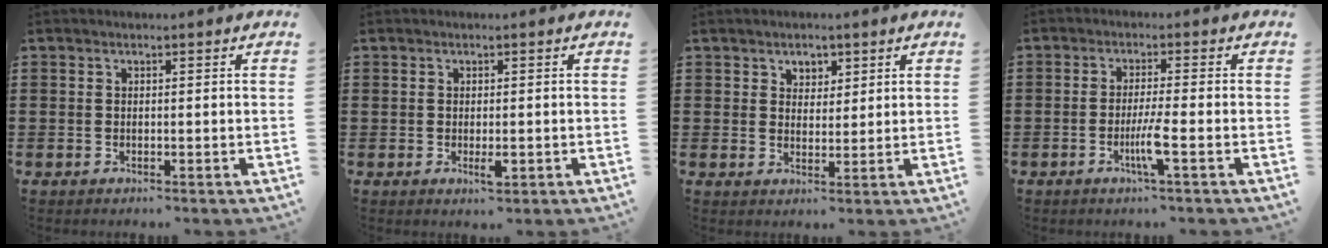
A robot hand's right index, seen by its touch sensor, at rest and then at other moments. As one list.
[{"total": 1.9, "force": [-0.4, 0.6, 1.8], "torque": [-0.031, -0.002, -0.007]}, {"total": 2.6, "force": [1.7, 2.0, 0.4], "torque": [-0.019, 0.011, 0.030]}, {"total": 4.3, "force": [-1.8, -0.3, 3.9], "torque": [-0.081, -0.018, -0.036]}]